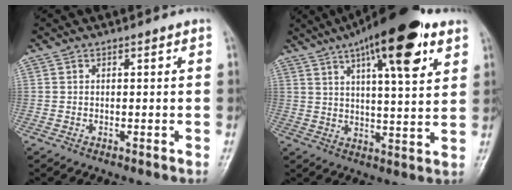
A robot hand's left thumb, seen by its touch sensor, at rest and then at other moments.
{"total": 18.5, "force": [9.9, 5.2, 14.7], "torque": [-0.207, -0.021, 0.149]}